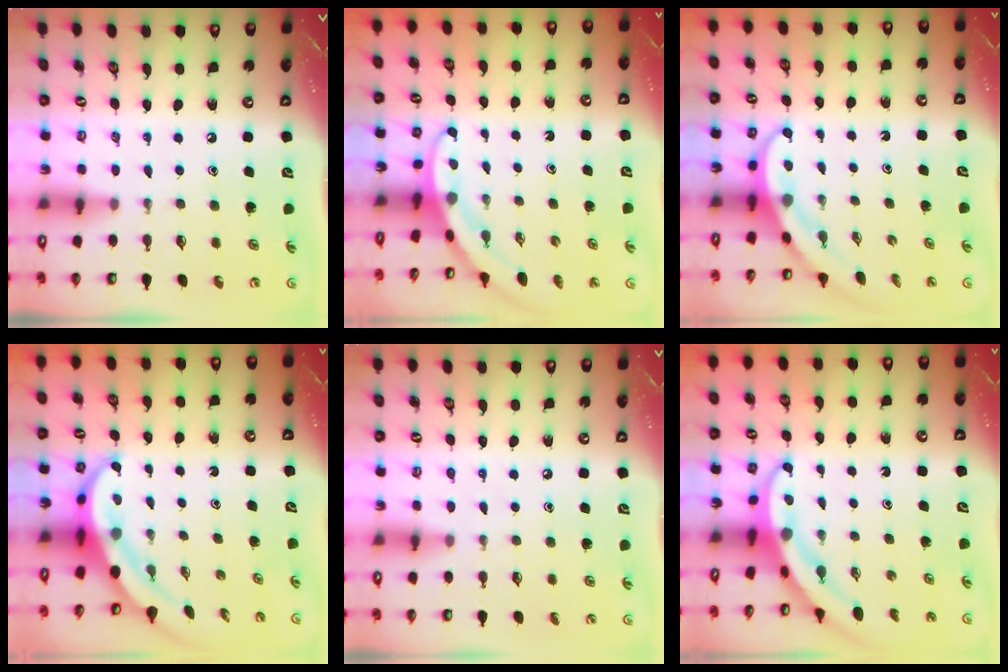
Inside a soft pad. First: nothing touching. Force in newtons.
{"total": 2.7, "press": 2.7, "slide": 0.0}
{"total": 3.8, "press": 3.8, "slide": 0.2}
{"total": 4.2, "press": 4.2, "slide": 0.6}
{"total": 2.3, "press": 2.3, "slide": 0.3}
{"total": 3.9, "press": 3.8, "slide": 0.6}